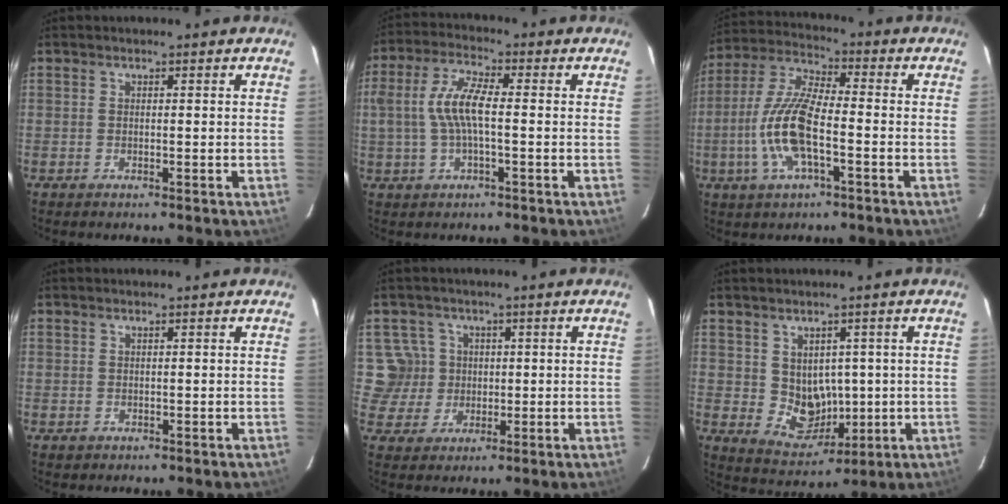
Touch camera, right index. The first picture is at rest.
{"total": 8.3, "force": [-0.5, 2.7, 7.9], "torque": [-0.162, 0.010, -0.007]}
{"total": 13.0, "force": [-3.6, 4.1, 11.8], "torque": [-0.253, 0.001, -0.076]}
{"total": 0.9, "force": [0.3, 0.8, 0.1], "torque": [0.006, 0.005, 0.003]}
{"total": 5.6, "force": [0.9, 5.6, 0.2], "torque": [-0.002, 0.015, 0.018]}
{"total": 7.3, "force": [0.8, 6.5, 3.2], "torque": [-0.061, -0.001, 0.036]}